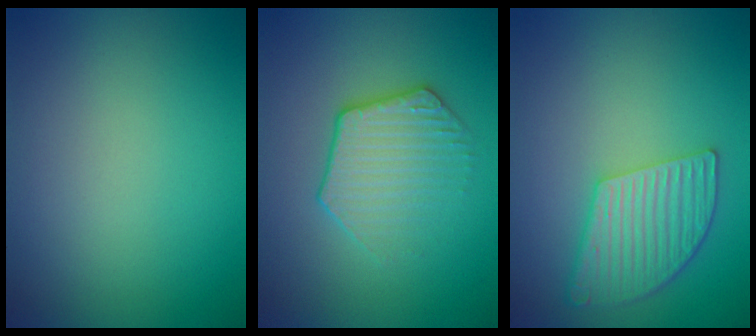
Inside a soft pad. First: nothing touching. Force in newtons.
{"total": 3.0, "press": 2.6, "slide": 1.5}
{"total": 5.2, "press": 4.1, "slide": 3.2}